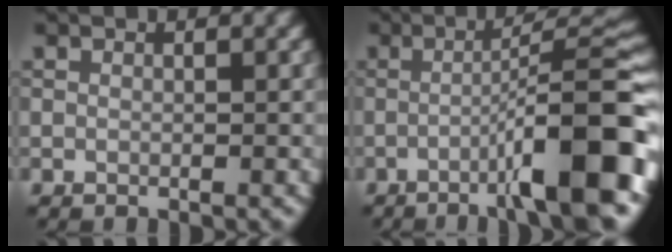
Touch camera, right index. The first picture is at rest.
{"total": 11.2, "force": [-3.9, 1.8, 10.4], "torque": [-0.132, 0.017, -0.061]}